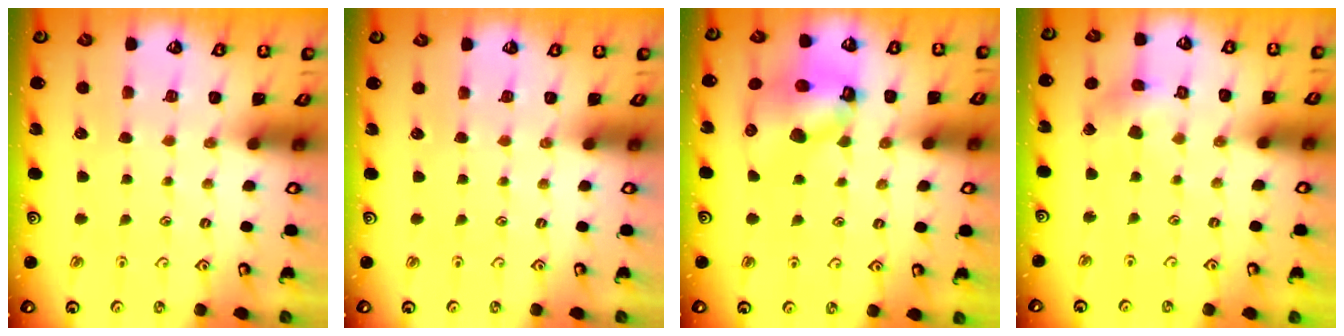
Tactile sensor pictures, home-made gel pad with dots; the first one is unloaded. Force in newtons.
{"total": 0.0}
{"total": 11.2, "press": 11.2, "slide": 0.9}
{"total": 6.1, "press": 6.1, "slide": 0.5}